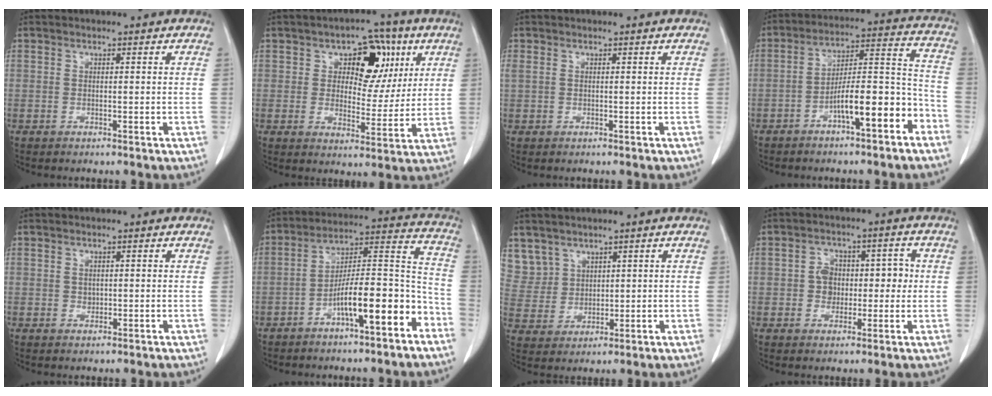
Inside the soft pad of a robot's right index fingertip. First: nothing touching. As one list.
[{"total": 9.9, "force": [3.9, 6.1, 6.8], "torque": [-0.078, 0.022, 0.058]}, {"total": 0.6, "force": [0.4, 0.4, 0.2], "torque": [-0.011, 0.019, 0.011]}, {"total": 11.6, "force": [-6.1, 2.3, 9.6], "torque": [-0.150, 0.034, -0.093]}, {"total": 0.9, "force": [0.0, 0.8, 0.5], "torque": [-0.008, 0.001, 0.002]}, {"total": 13.2, "force": [-6.9, 2.5, 11.0], "torque": [-0.171, 0.033, -0.108]}, {"total": 7.2, "force": [4.5, 5.6, 0.1], "torque": [-0.008, 0.013, 0.107]}, {"total": 5.7, "force": [-0.1, 4.6, 3.3], "torque": [-0.043, 0.031, 0.002]}]